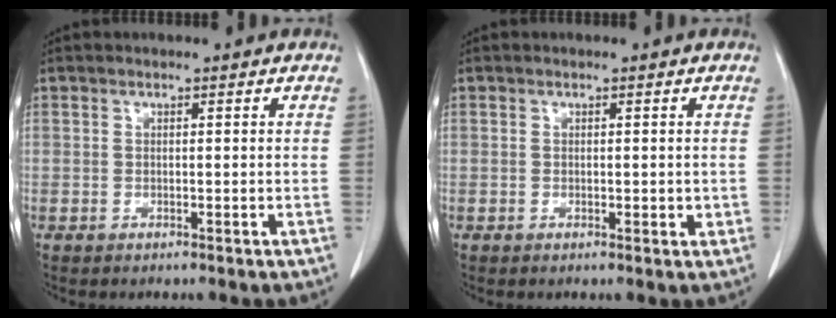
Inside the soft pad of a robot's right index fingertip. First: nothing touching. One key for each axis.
{"total": 1.7, "fx": -0.1, "fy": 0.8, "fz": 1.5, "tx": -0.019, "ty": -0.003, "tz": 0.002}